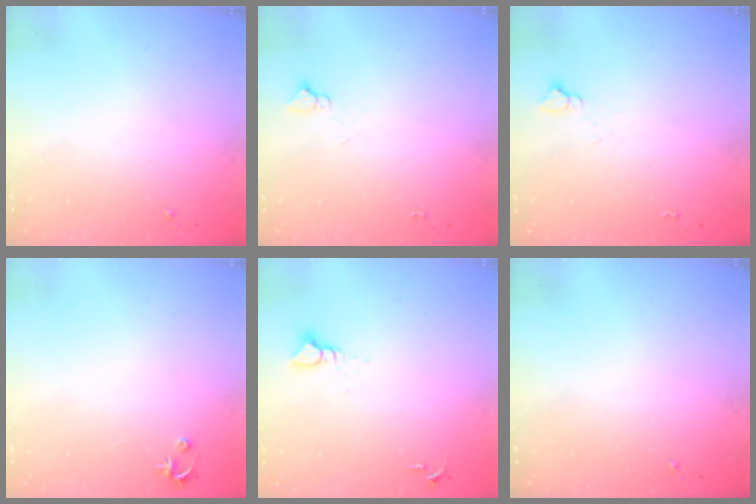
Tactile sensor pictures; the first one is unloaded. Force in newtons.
{"total": 3.1, "press": 3.1, "slide": 0.3}
{"total": 3.1, "press": 3.1, "slide": 0.3}
{"total": 2.5, "press": 2.5, "slide": 0.2}
{"total": 3.9, "press": 3.9, "slide": 0.4}
{"total": 0.0}